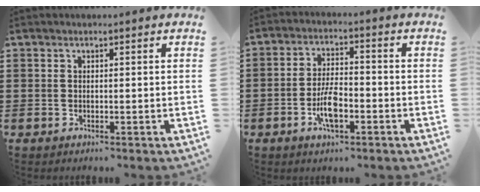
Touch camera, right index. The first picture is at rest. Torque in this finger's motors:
{"motor_torque": [2.14, 0.00, 0.78, 0.08]}